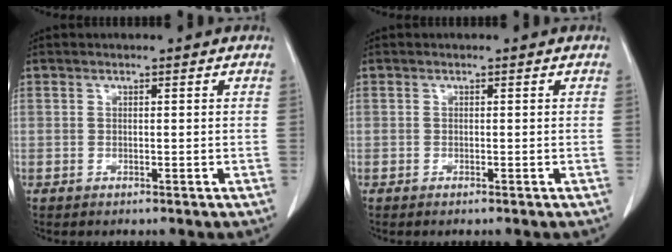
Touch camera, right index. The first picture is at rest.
{"total": 0.0}